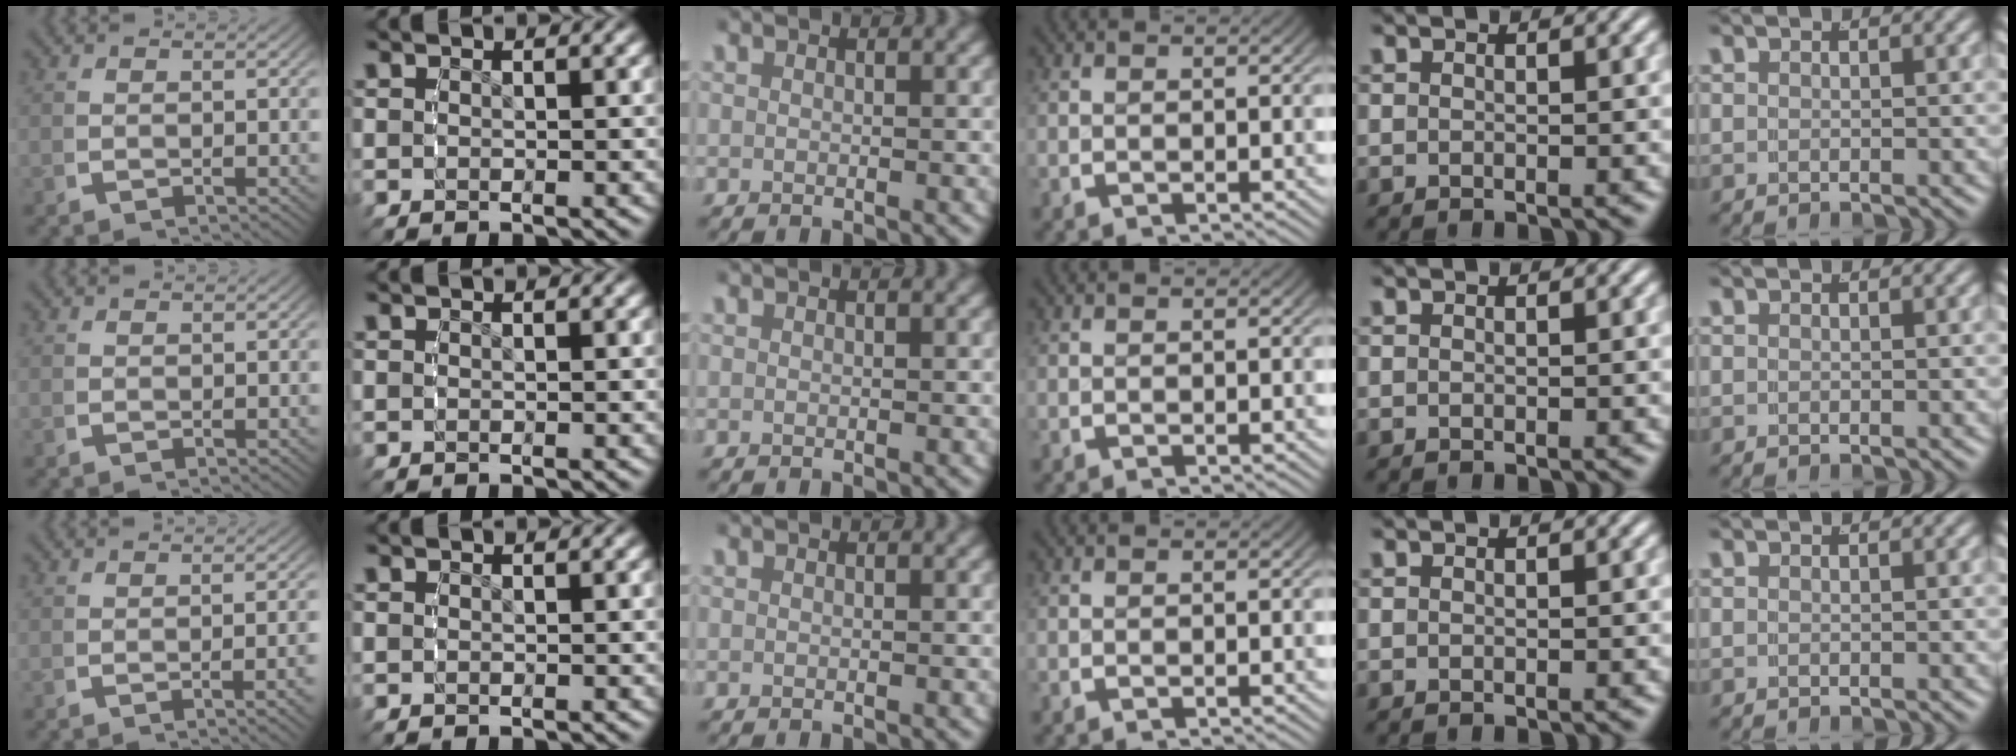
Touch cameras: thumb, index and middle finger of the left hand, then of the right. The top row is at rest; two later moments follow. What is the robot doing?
{"motion": "grasp_and_lifting", "object": "dispenser bottle"}